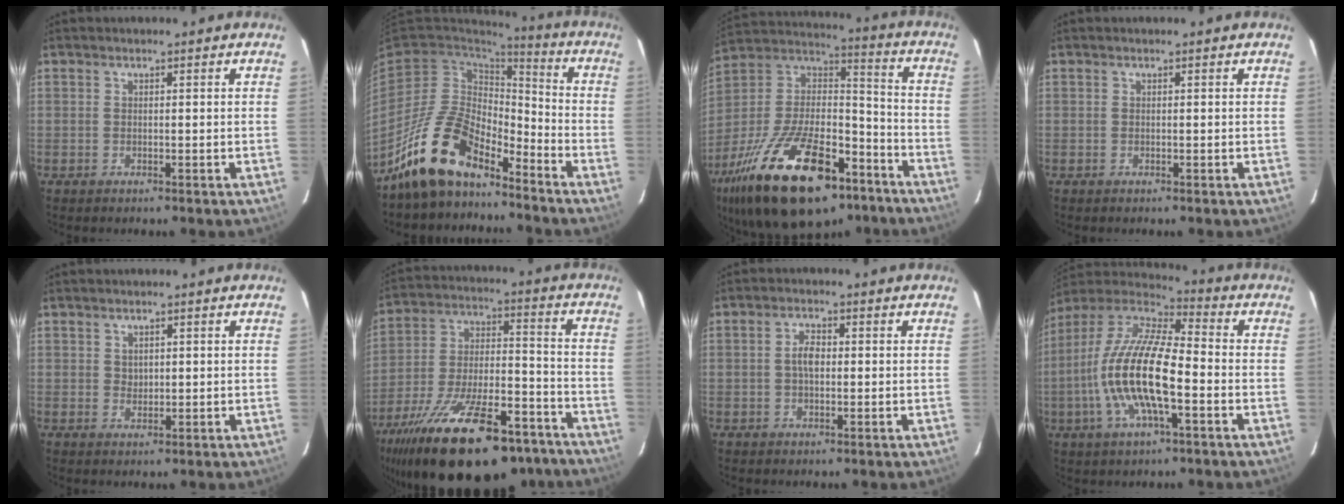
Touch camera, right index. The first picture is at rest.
{"total": 15.3, "force": [-12.0, 6.1, 7.4], "torque": [-0.155, 0.009, -0.220]}
{"total": 32.4, "force": [-19.5, 14.4, 21.6], "torque": [-0.413, -0.013, -0.304]}
{"total": 0.0}
{"total": 1.6, "force": [0.6, 1.3, 0.5], "torque": [-0.005, 0.004, 0.013]}
{"total": 30.8, "force": [-22.0, 11.4, 18.4], "torque": [-0.328, -0.028, -0.317]}
{"total": 3.1, "force": [0.0, 1.7, 2.6], "torque": [-0.049, 0.007, 0.000]}
{"total": 17.9, "force": [-4.2, 5.2, 16.6], "torque": [-0.329, -0.005, -0.088]}